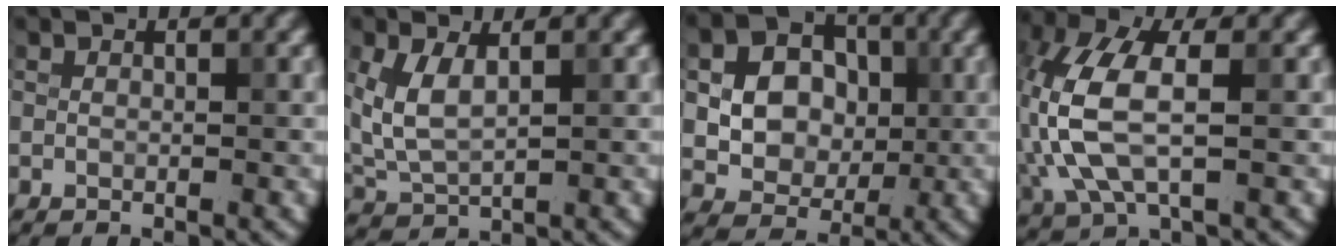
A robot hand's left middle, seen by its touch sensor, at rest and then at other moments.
{"total": 4.1, "force": [1.2, 2.0, 3.3], "torque": [-0.081, 0.000, 0.028]}
{"total": 8.9, "force": [1.0, 7.5, 4.6], "torque": [-0.075, 0.021, 0.015]}
{"total": 7.6, "force": [0.0, 3.7, 6.6], "torque": [-0.161, 0.009, -0.003]}